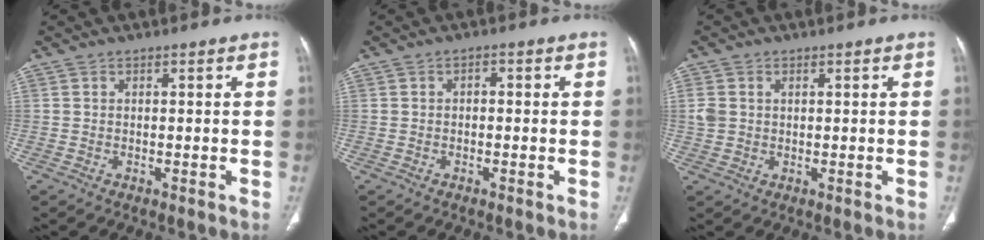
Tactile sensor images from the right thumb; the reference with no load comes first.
{"total": 1.2, "force": [-0.1, 0.8, 0.9], "torque": [-0.008, 0.006, -0.005]}
{"total": 3.2, "force": [0.5, 2.6, 1.7], "torque": [-0.038, 0.001, 0.013]}